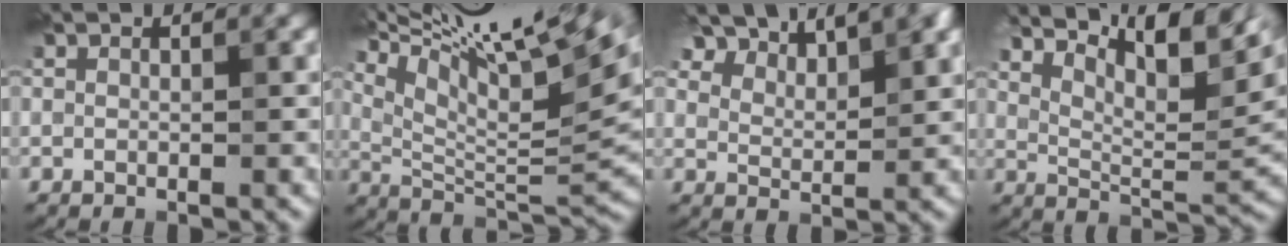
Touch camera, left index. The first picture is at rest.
{"total": 15.1, "force": [9.3, 3.2, 11.5], "torque": [-0.207, 0.028, 0.169]}
{"total": 10.3, "force": [8.2, 3.7, 5.1], "torque": [-0.090, 0.024, 0.117]}
{"total": 12.3, "force": [7.5, 4.1, 8.9], "torque": [-0.138, 0.022, 0.123]}